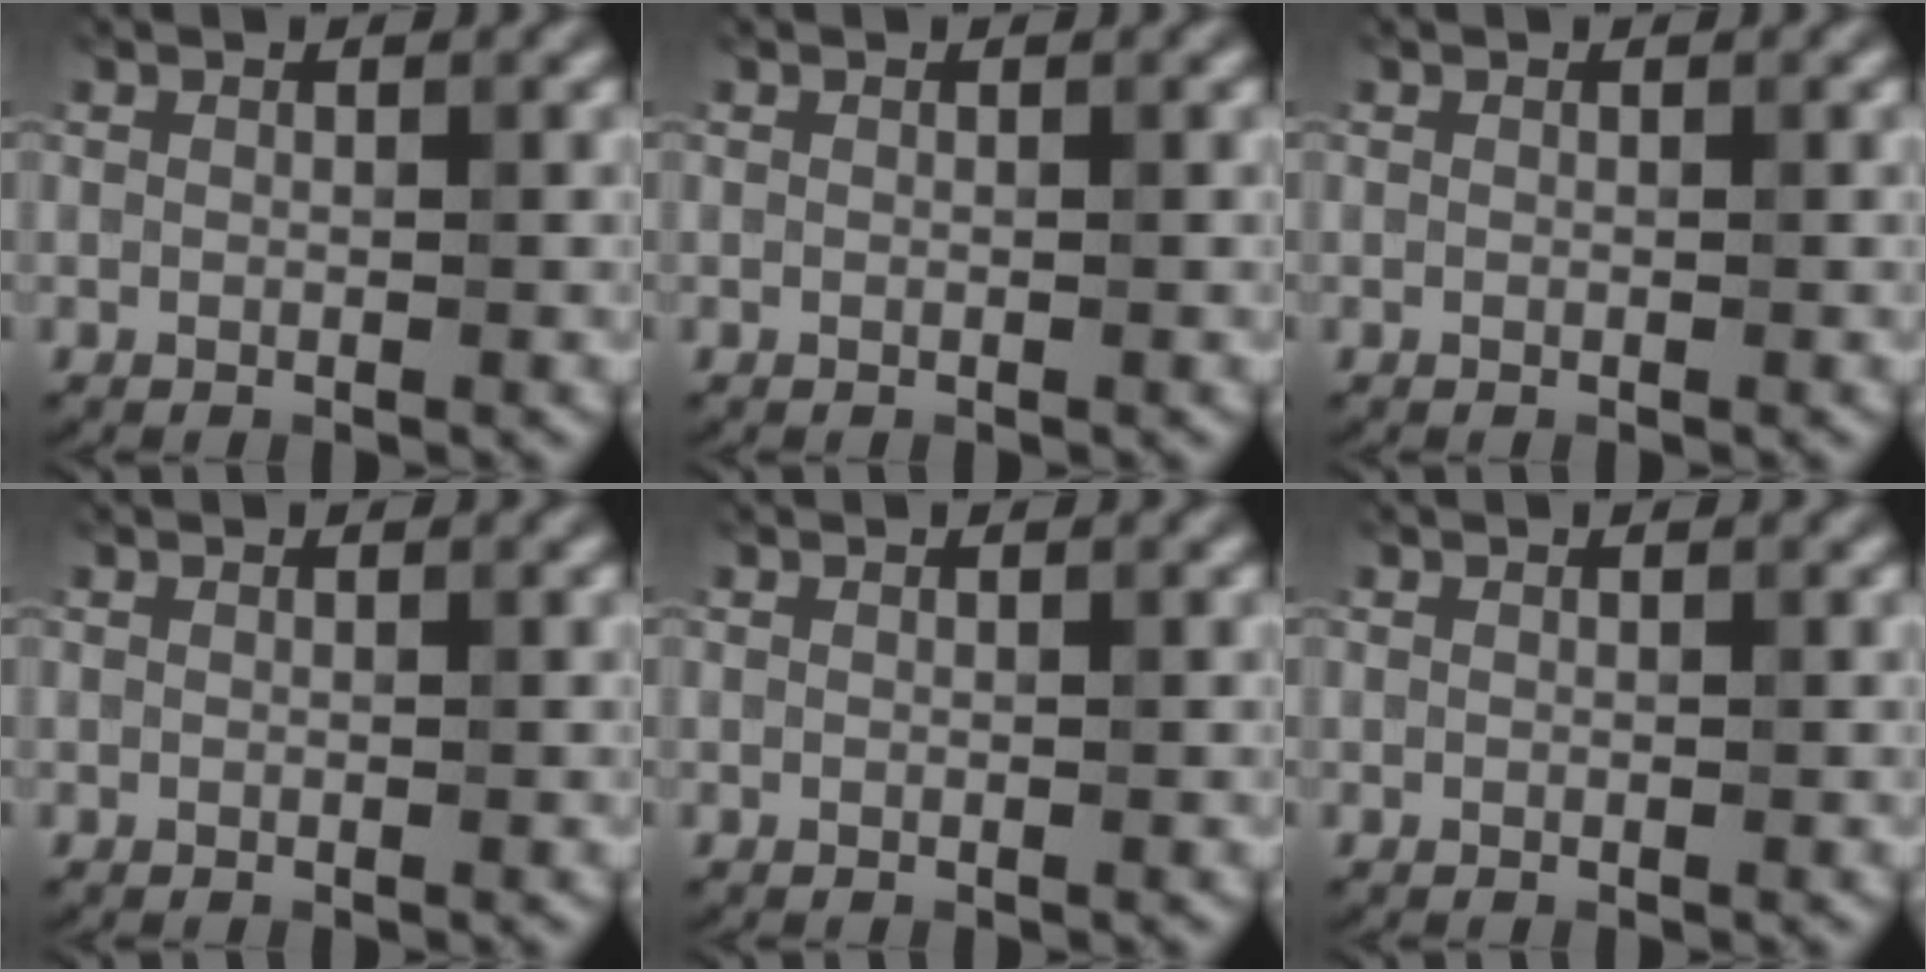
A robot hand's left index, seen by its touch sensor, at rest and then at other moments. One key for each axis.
{"total": 0.0}
{"total": 0.0}
{"total": 0.0}
{"total": 0.0}
{"total": 0.0}